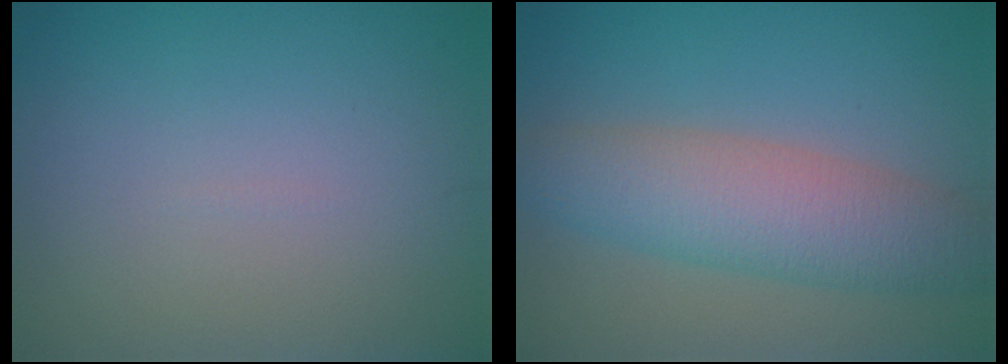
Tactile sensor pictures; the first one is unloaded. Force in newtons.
{"total": 6.1, "press": 6.1, "slide": 0.3}